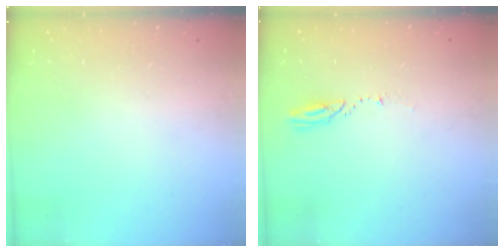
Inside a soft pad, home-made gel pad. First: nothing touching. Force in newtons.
{"total": 3.4, "press": 3.4, "slide": 0.4}